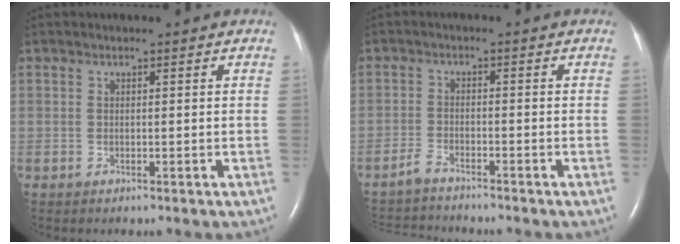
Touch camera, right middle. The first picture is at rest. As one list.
[{"total": 4.1, "force": [-4.0, 0.2, 0.9], "torque": [-0.023, -0.016, -0.070]}]